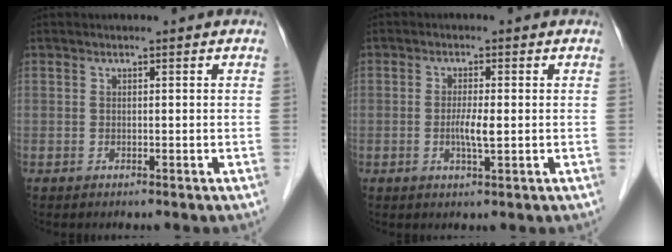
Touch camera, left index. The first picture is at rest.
{"total": 3.0, "force": [-0.3, 0.2, 3.0], "torque": [-0.061, -0.004, -0.007]}